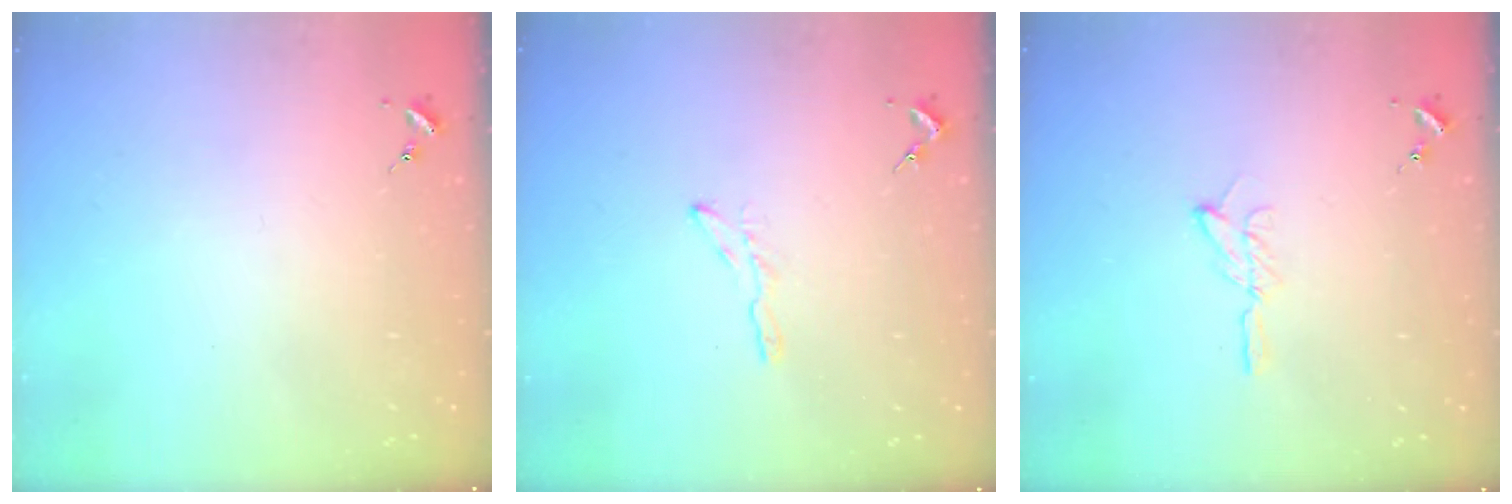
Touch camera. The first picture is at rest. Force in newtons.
{"total": 3.4, "press": 3.4, "slide": 0.3}
{"total": 6.4, "press": 6.4, "slide": 0.7}